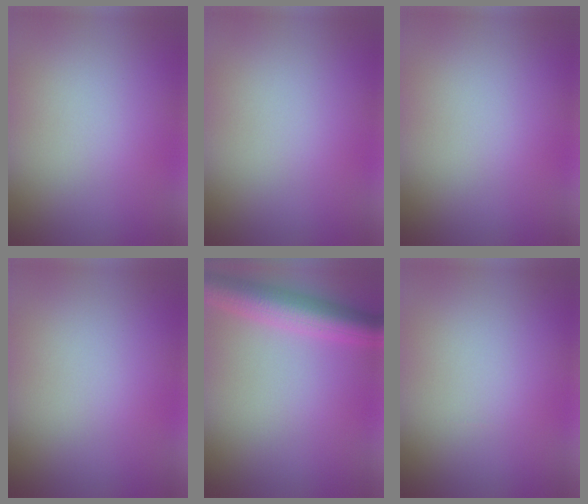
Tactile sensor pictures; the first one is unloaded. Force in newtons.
{"total": 0.0}
{"total": 0.0}
{"total": 0.0}
{"total": 5.9, "press": 5.9, "slide": 0.2}
{"total": 0.0}